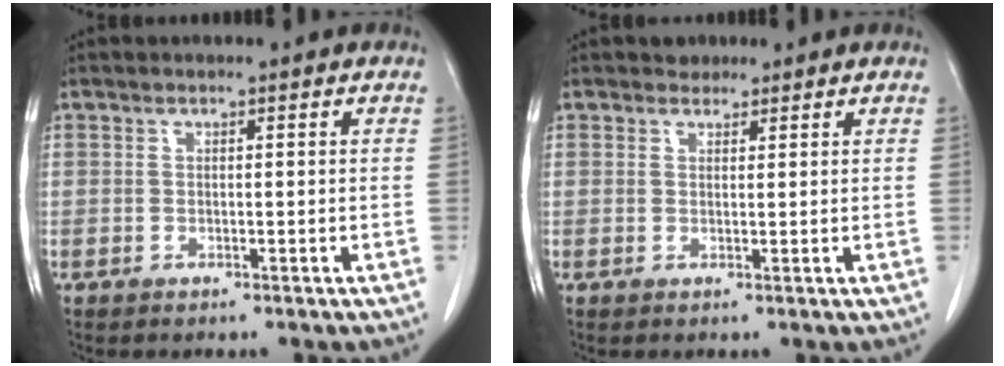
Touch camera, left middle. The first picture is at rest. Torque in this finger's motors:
{"motor_torque": [0.07, -0.05, -0.03, -0.01]}